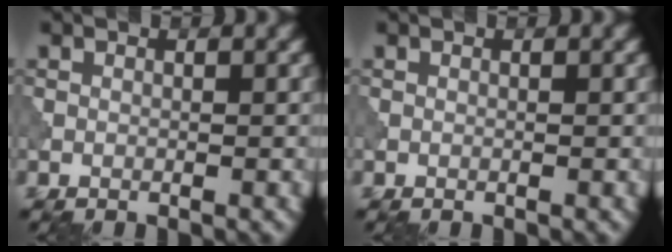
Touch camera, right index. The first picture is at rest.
{"total": 0.0}